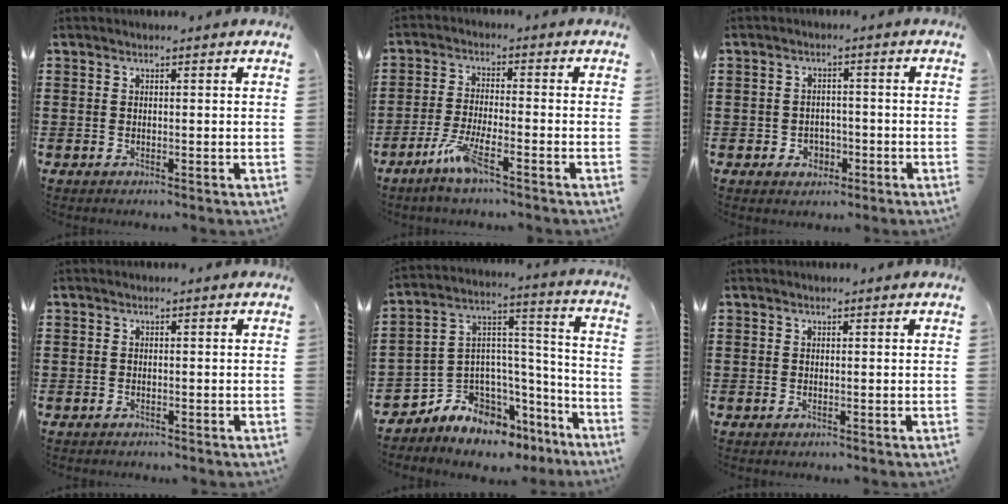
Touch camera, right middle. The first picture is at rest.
{"total": 5.9, "force": [-3.8, 0.9, 4.4], "torque": [-0.098, -0.007, -0.071]}
{"total": 2.4, "force": [-1.4, 1.8, 0.8], "torque": [-0.021, 0.002, -0.031]}
{"total": 0.6, "force": [-0.6, 0.2, -0.1], "torque": [0.003, 0.002, -0.013]}
{"total": 6.6, "force": [-5.6, 3.2, -0.9], "torque": [-0.007, -0.017, -0.112]}
{"total": 0.0}